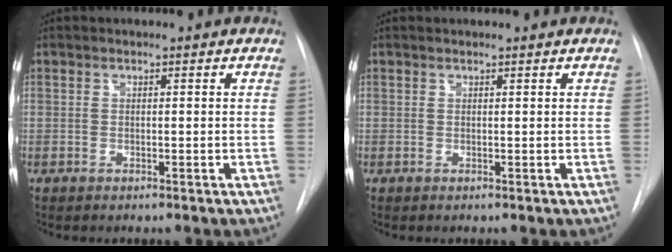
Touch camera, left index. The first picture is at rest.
{"total": 1.4, "force": [1.4, 0.1, 0.4], "torque": [-0.007, 0.017, 0.020]}